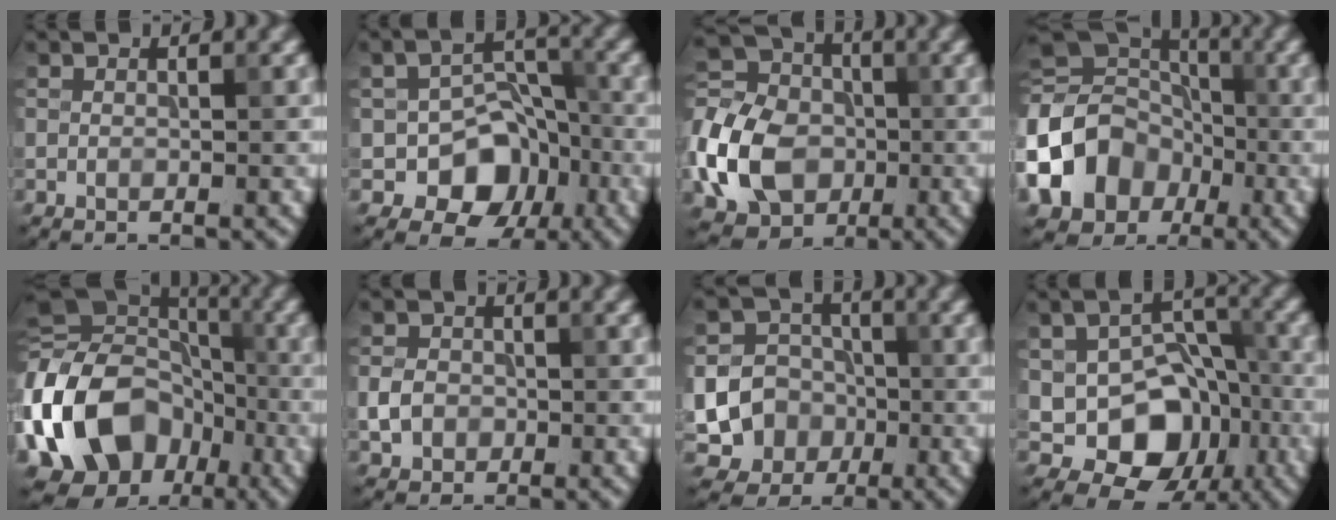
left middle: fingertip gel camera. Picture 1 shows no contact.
{"total": 6.9, "force": [-2.7, 5.0, 4.0], "torque": [-0.042, -0.003, -0.044]}
{"total": 9.8, "force": [-2.8, 7.7, 5.3], "torque": [-0.126, 0.009, -0.077]}
{"total": 12.7, "force": [-4.3, 10.3, 6.1], "torque": [-0.138, -0.010, -0.092]}
{"total": 17.2, "force": [-5.0, 13.3, 9.8], "torque": [-0.229, 0.002, -0.105]}
{"total": 2.4, "force": [-0.5, 2.1, 1.0], "torque": [-0.018, 0.000, -0.015]}
{"total": 12.7, "force": [-3.2, 11.9, 3.3], "torque": [-0.092, -0.018, -0.069]}
{"total": 9.2, "force": [-2.2, 6.8, 5.8], "torque": [-0.073, -0.001, -0.038]}